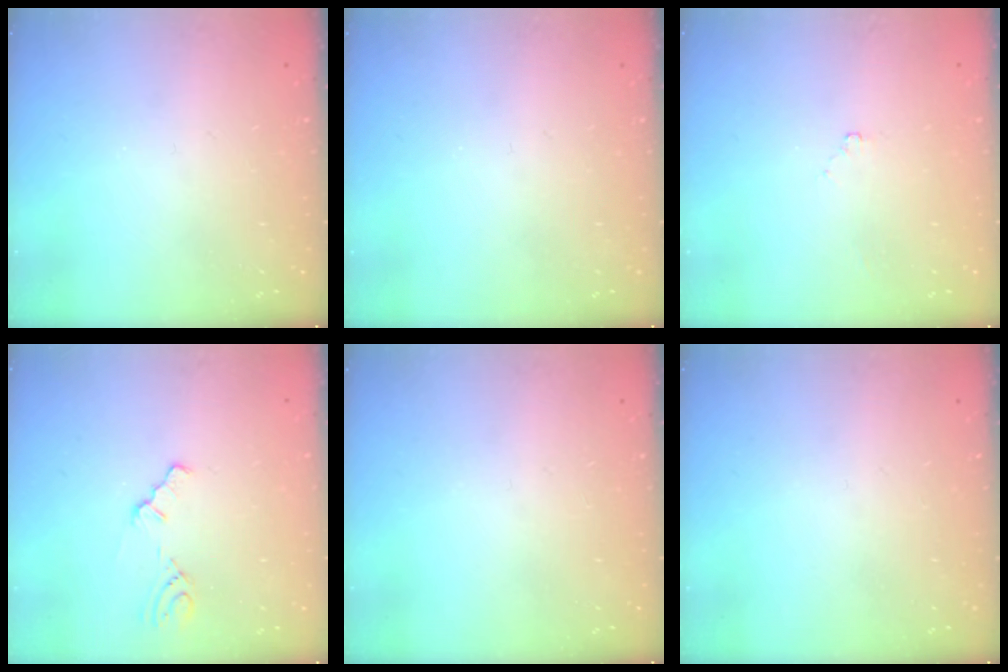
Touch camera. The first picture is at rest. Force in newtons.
{"total": 0.0}
{"total": 1.8, "press": 1.7, "slide": 0.4}
{"total": 2.1, "press": 2.0, "slide": 0.3}
{"total": 0.0}
{"total": 0.0}